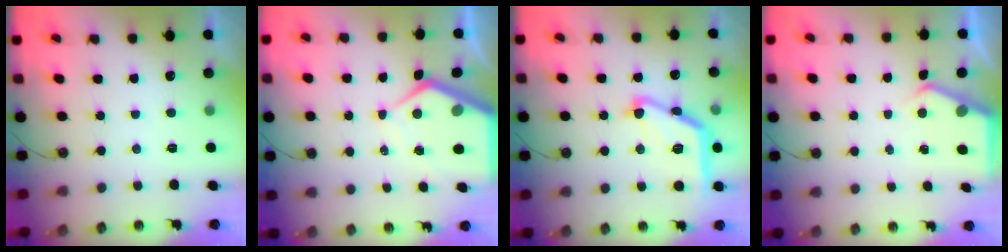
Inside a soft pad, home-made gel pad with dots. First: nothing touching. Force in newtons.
{"total": 8.8, "press": 8.8, "slide": 0.9}
{"total": 16.7, "press": 16.7, "slide": 0.5}
{"total": 3.9, "press": 3.9, "slide": 0.2}